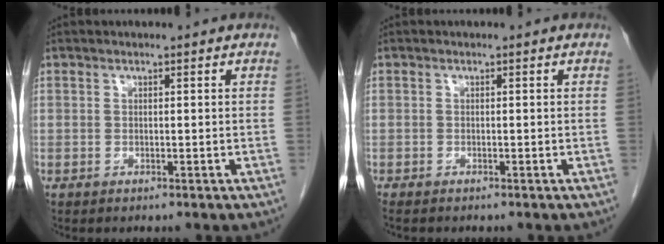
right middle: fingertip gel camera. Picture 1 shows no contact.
{"total": 1.4, "force": [-1.3, 0.4, 0.6], "torque": [-0.015, -0.004, -0.017]}